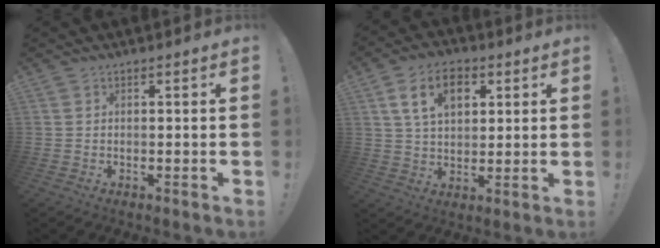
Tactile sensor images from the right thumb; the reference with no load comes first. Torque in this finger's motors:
{"motor_torque": [0.31, 0.31, 0.39, -0.02, 0.31]}